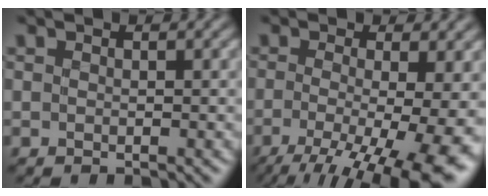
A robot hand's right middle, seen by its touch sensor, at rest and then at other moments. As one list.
[{"total": 12.6, "force": [-4.1, 4.2, 11.2], "torque": [-0.157, -0.025, -0.050]}]